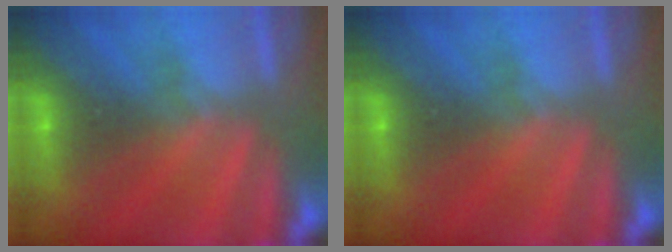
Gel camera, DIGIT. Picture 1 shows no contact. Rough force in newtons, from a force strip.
{"total": 0.0}